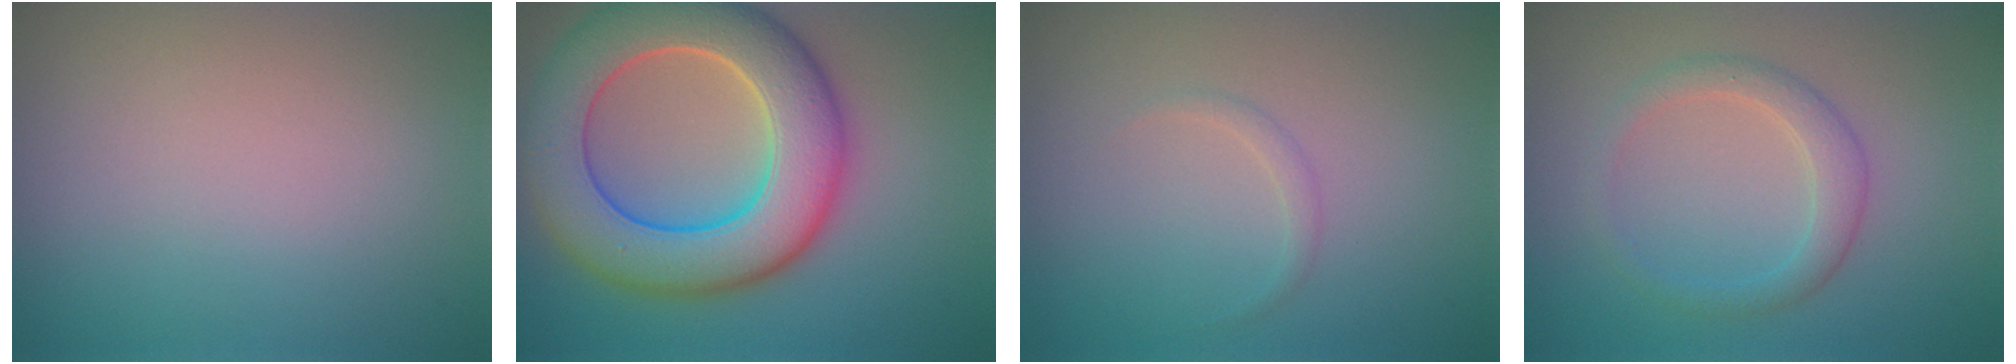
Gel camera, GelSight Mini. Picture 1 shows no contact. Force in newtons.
{"total": 11.0, "press": 11.0, "slide": 0.9}
{"total": 0.7, "press": 0.7, "slide": 0.0}
{"total": 2.5, "press": 2.5, "slide": 0.2}